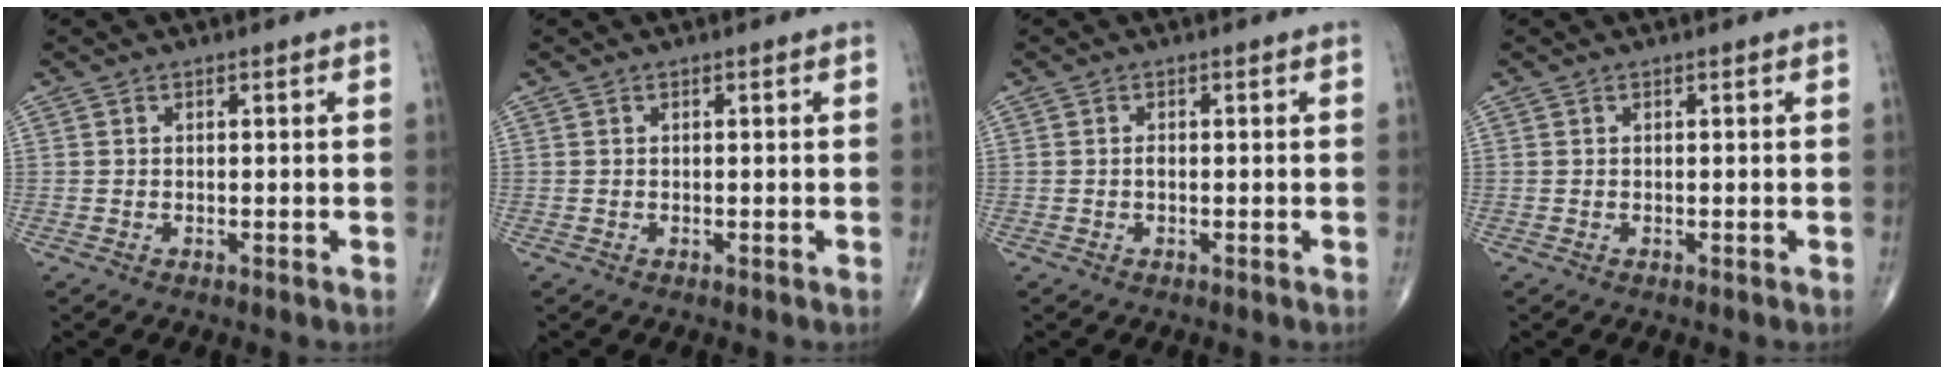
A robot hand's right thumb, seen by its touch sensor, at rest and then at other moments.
{"total": 0.0}
{"total": 0.6, "force": [-0.1, 0.3, 0.5], "torque": [-0.010, 0.001, -0.003]}
{"total": 0.0}